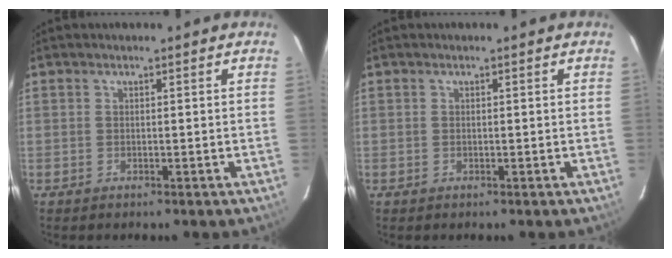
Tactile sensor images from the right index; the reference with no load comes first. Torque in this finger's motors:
{"motor_torque": [0.14, 0.14, 0.08, 0.00]}